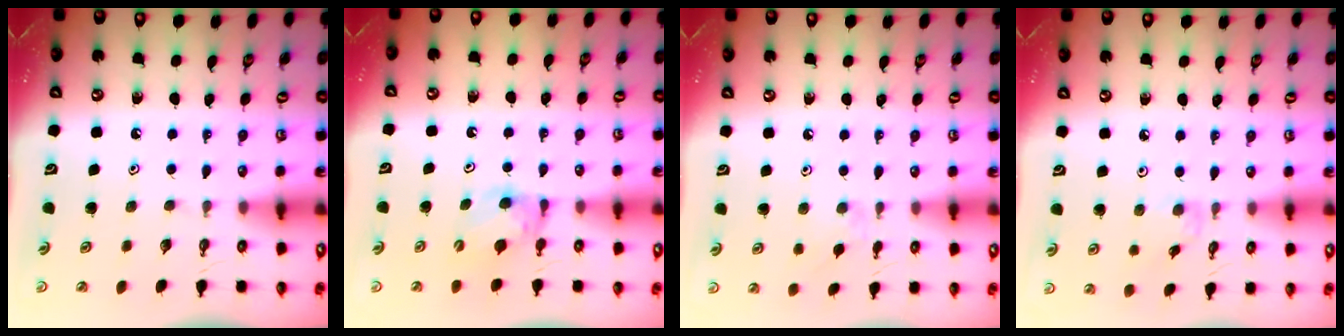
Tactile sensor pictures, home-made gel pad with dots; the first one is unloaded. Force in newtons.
{"total": 5.4, "press": 5.4, "slide": 0.6}
{"total": 4.5, "press": 4.5, "slide": 0.7}
{"total": 1.1, "press": 1.0, "slide": 0.4}